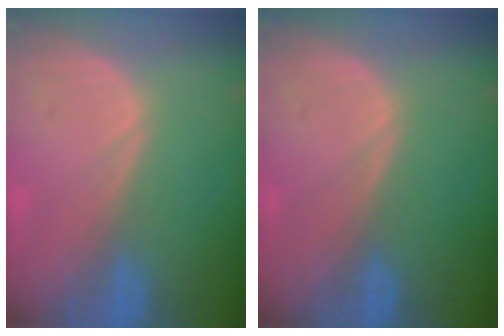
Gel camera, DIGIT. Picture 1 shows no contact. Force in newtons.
{"total": 0.0}